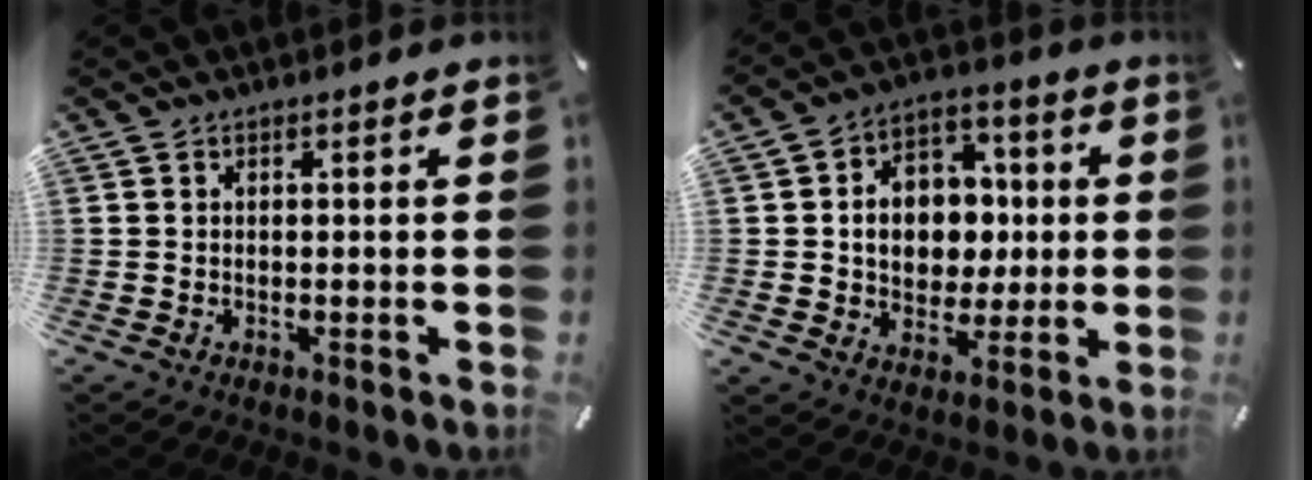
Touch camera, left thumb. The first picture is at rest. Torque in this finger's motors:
{"motor_torque": [1.62, 2.51, 0.32, -0.09, 0.10]}